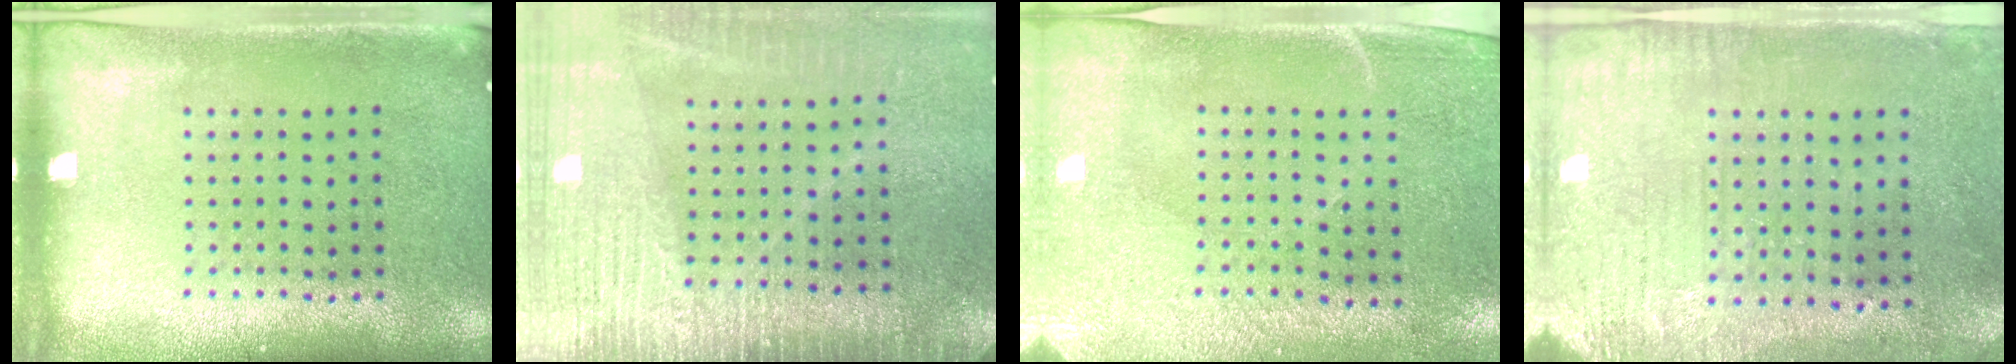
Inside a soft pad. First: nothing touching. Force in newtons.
{"total": 3.8, "press": 3.3, "slide": 1.9}
{"total": 2.9, "press": 2.5, "slide": 1.5}
{"total": 3.1, "press": 2.4, "slide": 1.8}